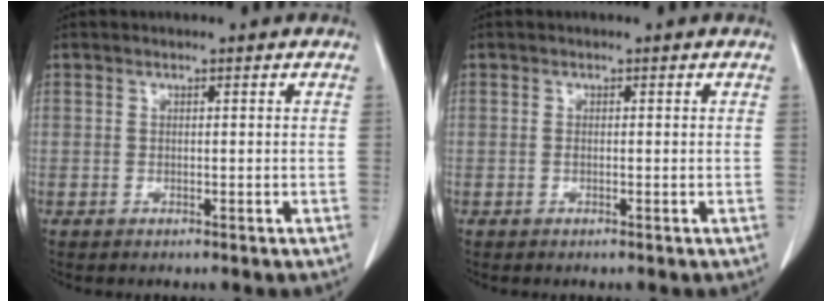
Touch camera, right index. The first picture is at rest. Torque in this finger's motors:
{"motor_torque": [-0.05, 0.00, 0.01, 0.00]}